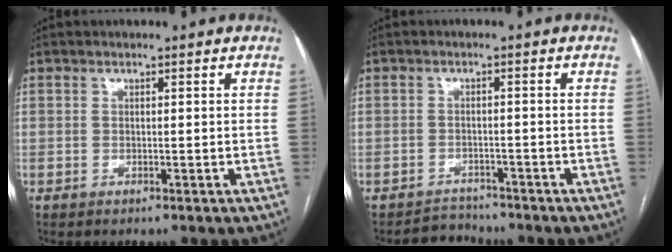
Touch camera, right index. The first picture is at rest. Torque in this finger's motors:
{"motor_torque": [-0.05, -0.10, -0.07, -0.06]}